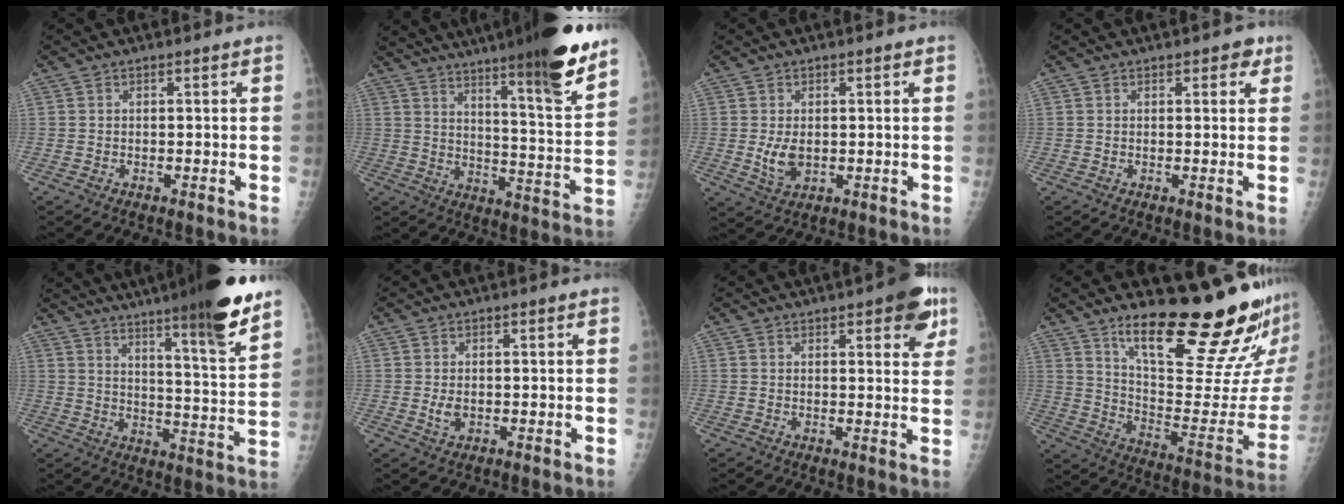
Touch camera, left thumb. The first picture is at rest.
{"total": 23.7, "force": [17.2, 2.4, 16.1], "torque": [-0.221, -0.084, 0.251]}
{"total": 4.4, "force": [-0.1, 2.9, 3.4], "torque": [-0.054, -0.009, 0.006]}
{"total": 2.4, "force": [1.4, 1.4, 1.3], "torque": [0.004, -0.003, 0.014]}
{"total": 22.6, "force": [16.4, 2.1, 15.4], "torque": [-0.209, -0.074, 0.236]}
{"total": 2.3, "force": [0.0, 1.5, 1.7], "torque": [-0.026, -0.004, 0.003]}
{"total": 8.8, "force": [4.7, 3.1, 6.8], "torque": [-0.057, -0.014, 0.052]}
{"total": 25.5, "force": [18.7, 4.5, 16.7], "torque": [-0.214, -0.136, 0.282]}